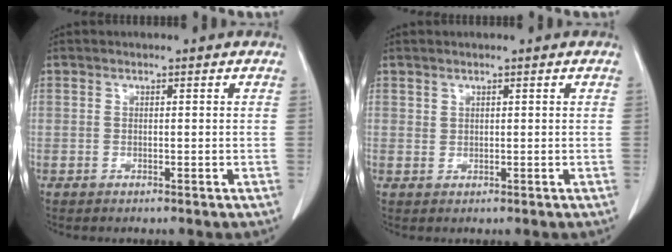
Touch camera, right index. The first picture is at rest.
{"total": 0.8, "force": [0.7, 0.4, 0.1], "torque": [0.007, -0.005, 0.012]}